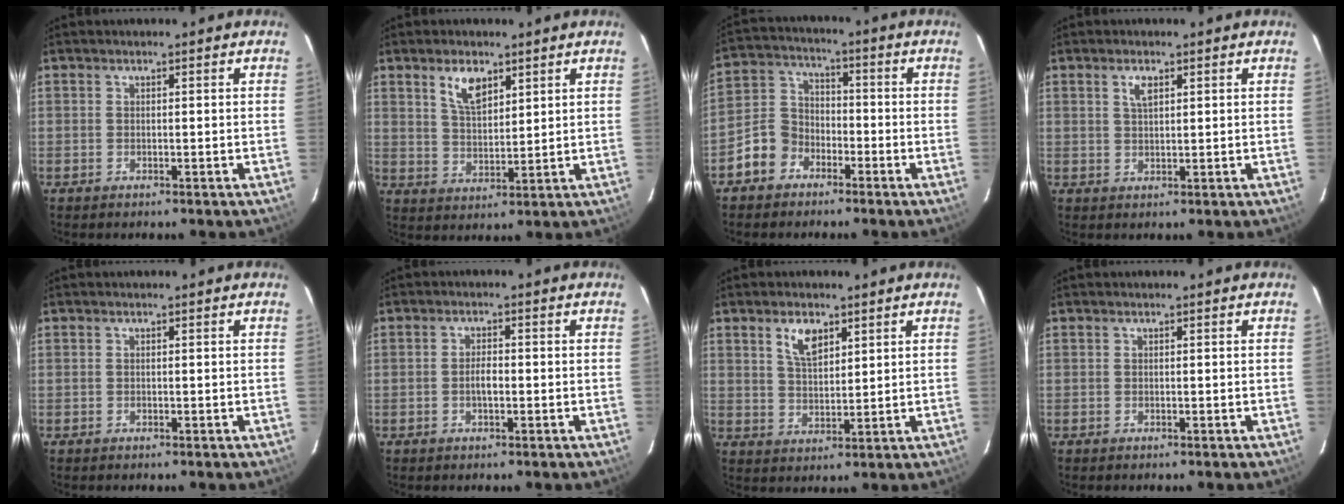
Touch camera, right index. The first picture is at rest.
{"total": 6.4, "force": [3.8, 3.0, 4.2], "torque": [-0.076, 0.005, 0.075]}
{"total": 7.6, "force": [-4.5, 5.7, 2.1], "torque": [-0.052, 0.031, -0.086]}
{"total": 2.5, "force": [1.2, 1.1, 1.9], "torque": [-0.035, 0.003, 0.023]}
{"total": 0.0}
{"total": 2.4, "force": [-0.6, 1.0, 2.1], "torque": [-0.039, 0.001, -0.011]}
{"total": 5.6, "force": [3.2, 2.7, 3.8], "torque": [-0.068, 0.004, 0.062]}
{"total": 0.0}